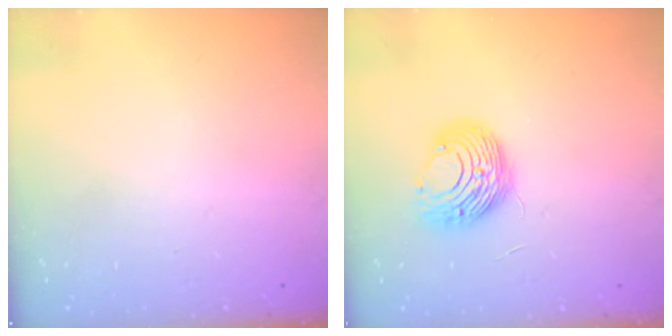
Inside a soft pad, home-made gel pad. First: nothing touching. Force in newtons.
{"total": 9.7, "press": 9.7, "slide": 0.1}